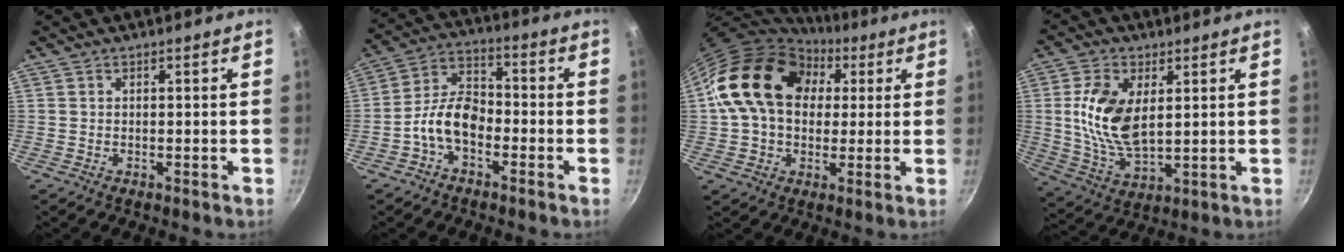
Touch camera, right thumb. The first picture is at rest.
{"total": 9.2, "force": [-3.5, 5.5, 6.5], "torque": [-0.104, 0.045, -0.080]}
{"total": 19.7, "force": [5.4, 14.5, 12.2], "torque": [-0.181, 0.017, 0.083]}
{"total": 13.0, "force": [2.6, 7.0, 10.6], "torque": [-0.202, -0.016, 0.056]}